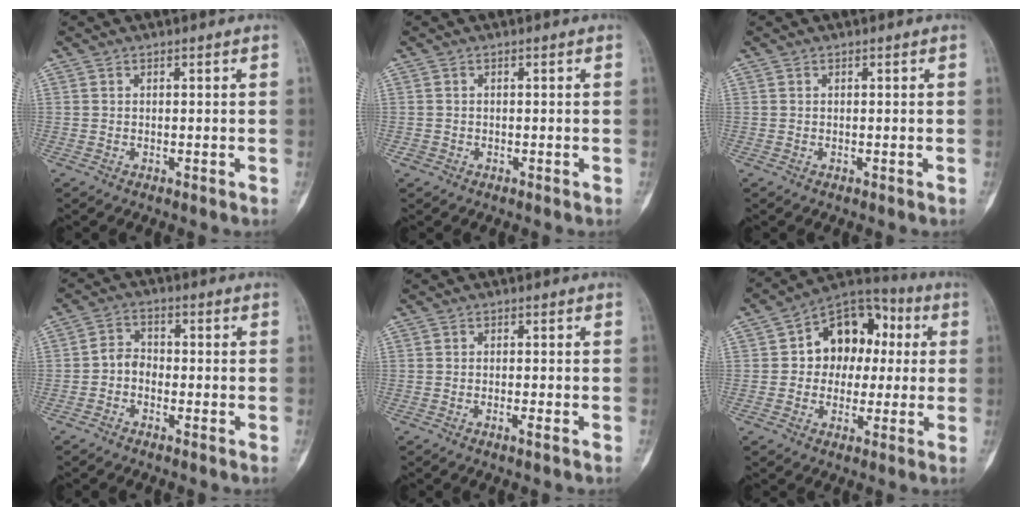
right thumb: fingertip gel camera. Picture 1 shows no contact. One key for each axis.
{"total": 0.7, "fx": -0.3, "fy": 0.6, "fz": 0.1, "tx": -0.003, "ty": 0.003, "tz": -0.007}
{"total": 0.0}
{"total": 3.3, "fx": -1.2, "fy": 2.5, "fz": 1.7, "tx": -0.019, "ty": 0.019, "tz": -0.034}
{"total": 1.3, "fx": -0.7, "fy": 0.1, "fz": 1.1, "tx": -0.020, "ty": 0.000, "tz": -0.012}
{"total": 13.9, "fx": 1.6, "fy": 10.6, "fz": 8.9, "tx": -0.074, "ty": 0.031, "tz": 0.014}